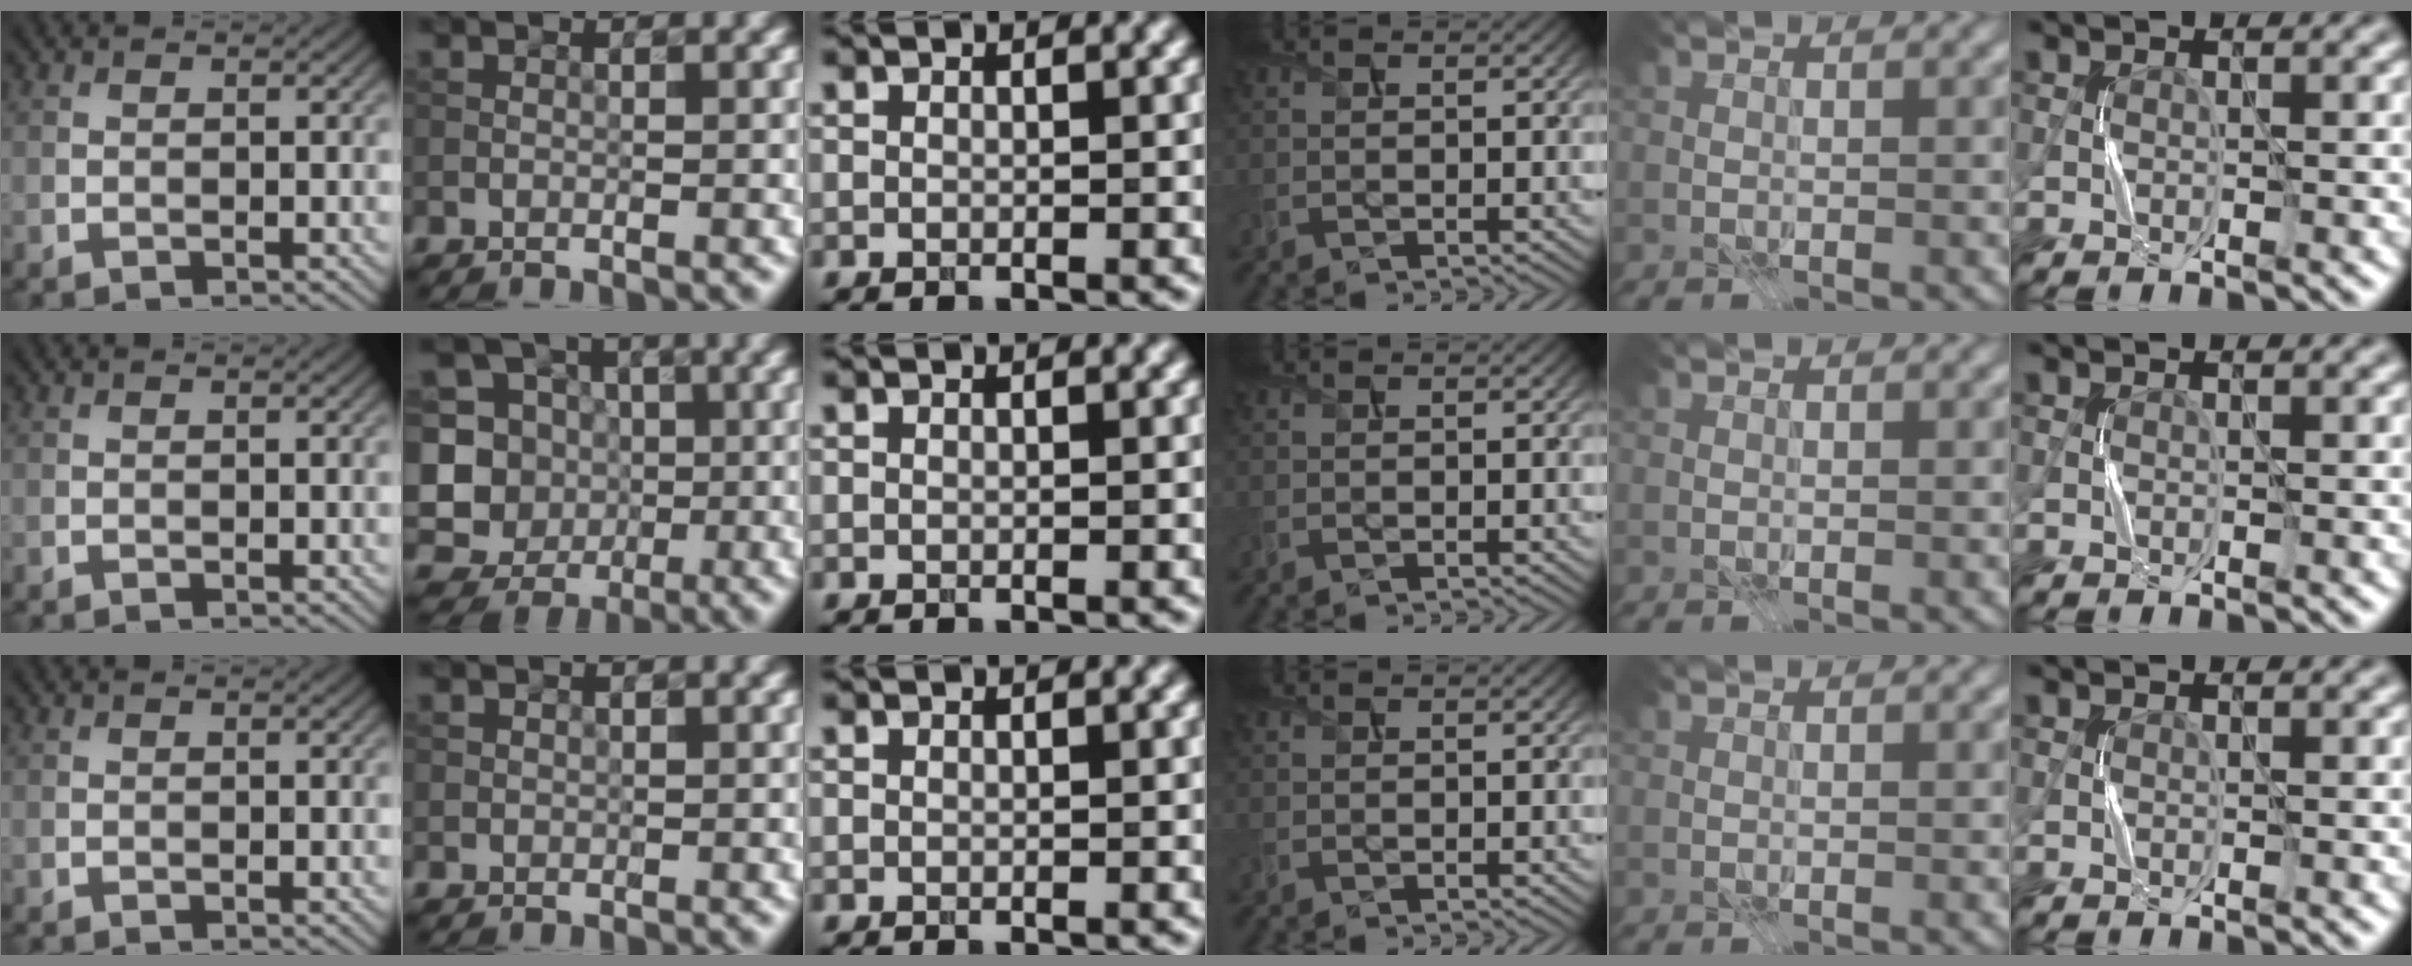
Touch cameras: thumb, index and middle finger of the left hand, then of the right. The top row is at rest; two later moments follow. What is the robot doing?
{"motion": "press", "object": "sticker"}